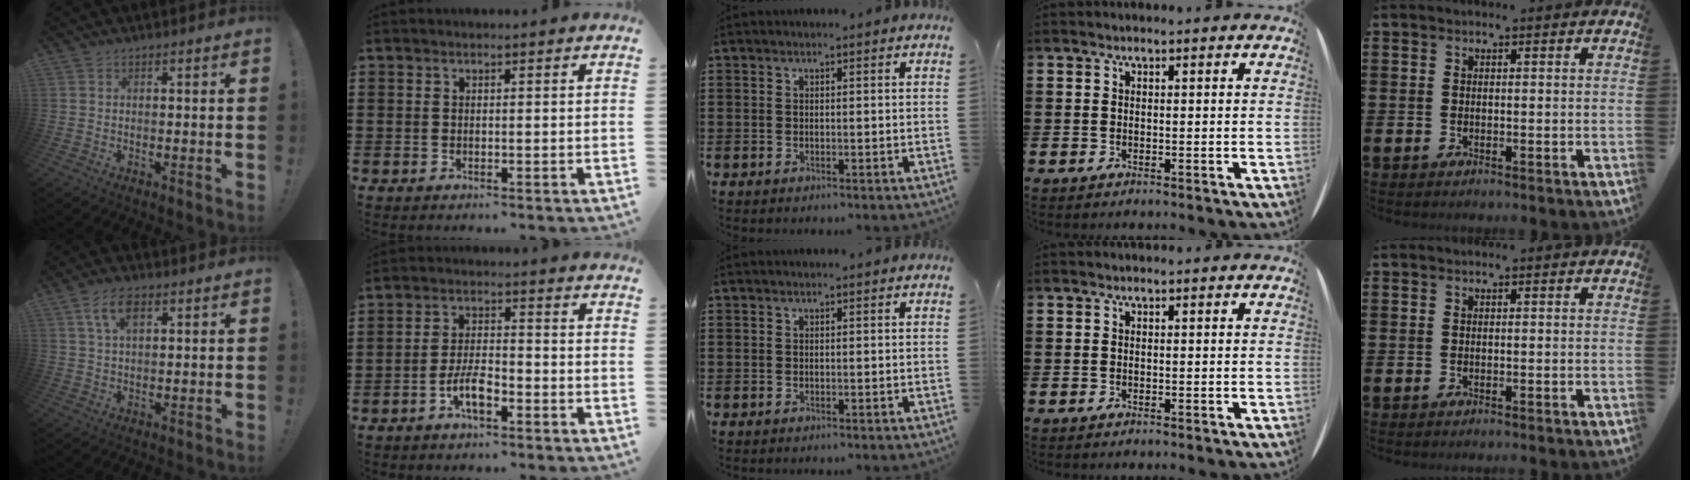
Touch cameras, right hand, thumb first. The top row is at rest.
{"thumb": {"total": 7.2, "force": [3.0, 3.6, 5.4], "torque": [-0.100, 0.005, 0.055]}, "index": {"total": 4.9, "force": [-2.6, 1.8, 3.8], "torque": [-0.091, 0.002, -0.056]}}